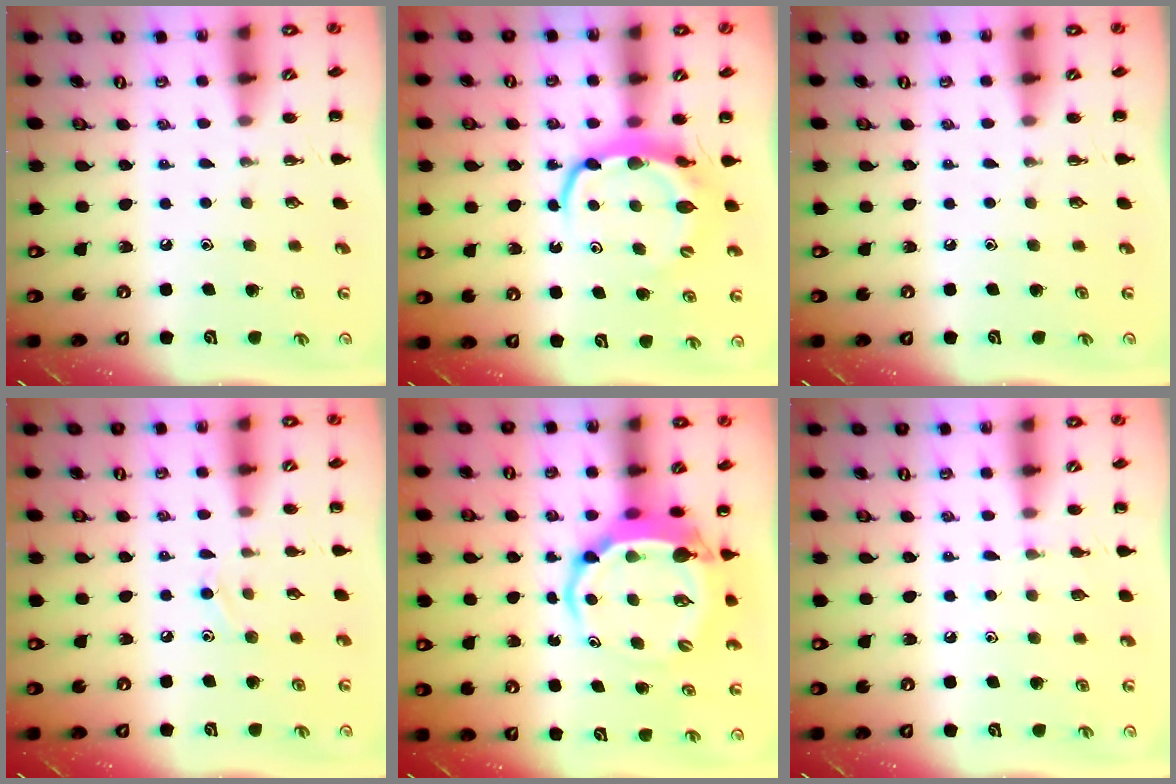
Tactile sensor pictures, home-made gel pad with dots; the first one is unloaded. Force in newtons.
{"total": 7.4, "press": 7.3, "slide": 1.0}
{"total": 0.0}
{"total": 7.7, "press": 7.2, "slide": 2.7}
{"total": 6.6, "press": 6.6, "slide": 1.1}
{"total": 4.0, "press": 3.8, "slide": 1.2}